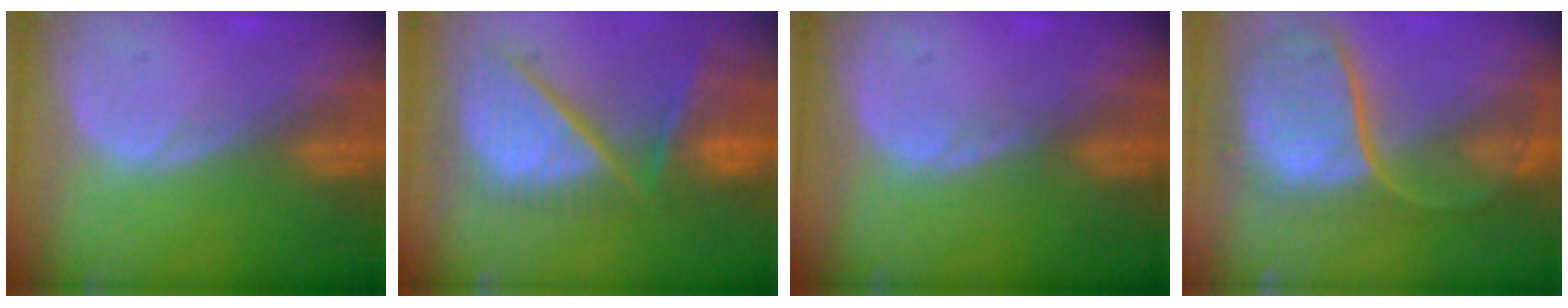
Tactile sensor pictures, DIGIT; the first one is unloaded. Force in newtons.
{"total": 12.8, "press": 10.6, "slide": 7.2}
{"total": 0.7, "press": 0.7, "slide": 0.2}
{"total": 12.1, "press": 9.9, "slide": 7.0}